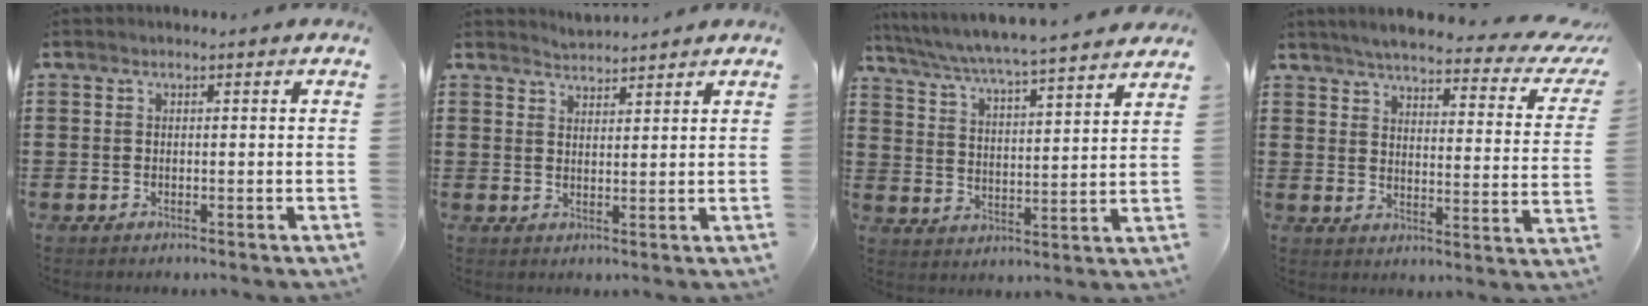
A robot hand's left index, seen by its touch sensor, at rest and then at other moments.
{"total": 2.4, "force": [2.4, -0.2, -0.2], "torque": [-0.003, -0.004, 0.047]}
{"total": 4.5, "force": [4.2, -0.7, 1.4], "torque": [-0.050, -0.035, 0.063]}
{"total": 4.9, "force": [4.2, 0.2, 2.6], "torque": [-0.063, -0.029, 0.064]}